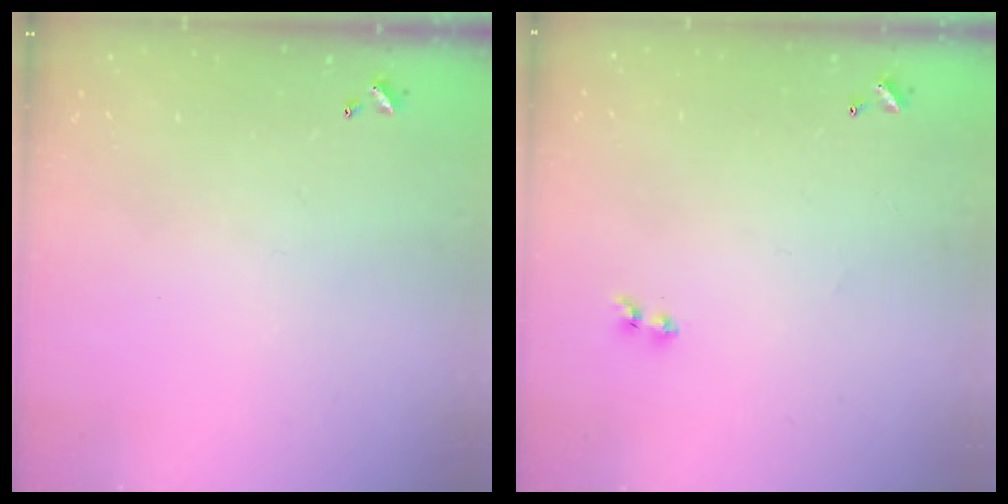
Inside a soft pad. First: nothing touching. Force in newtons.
{"total": 1.1, "press": 0.9, "slide": 0.6}